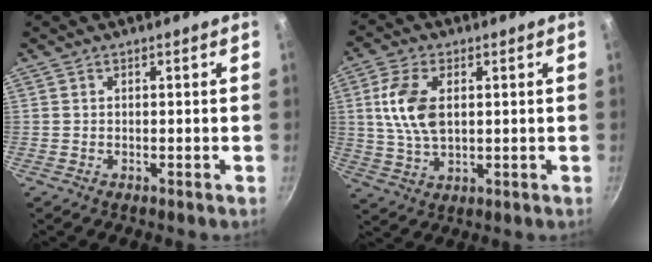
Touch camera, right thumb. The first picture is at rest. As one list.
[{"total": 9.8, "force": [1.9, 5.6, 7.9], "torque": [-0.148, -0.005, 0.037]}]